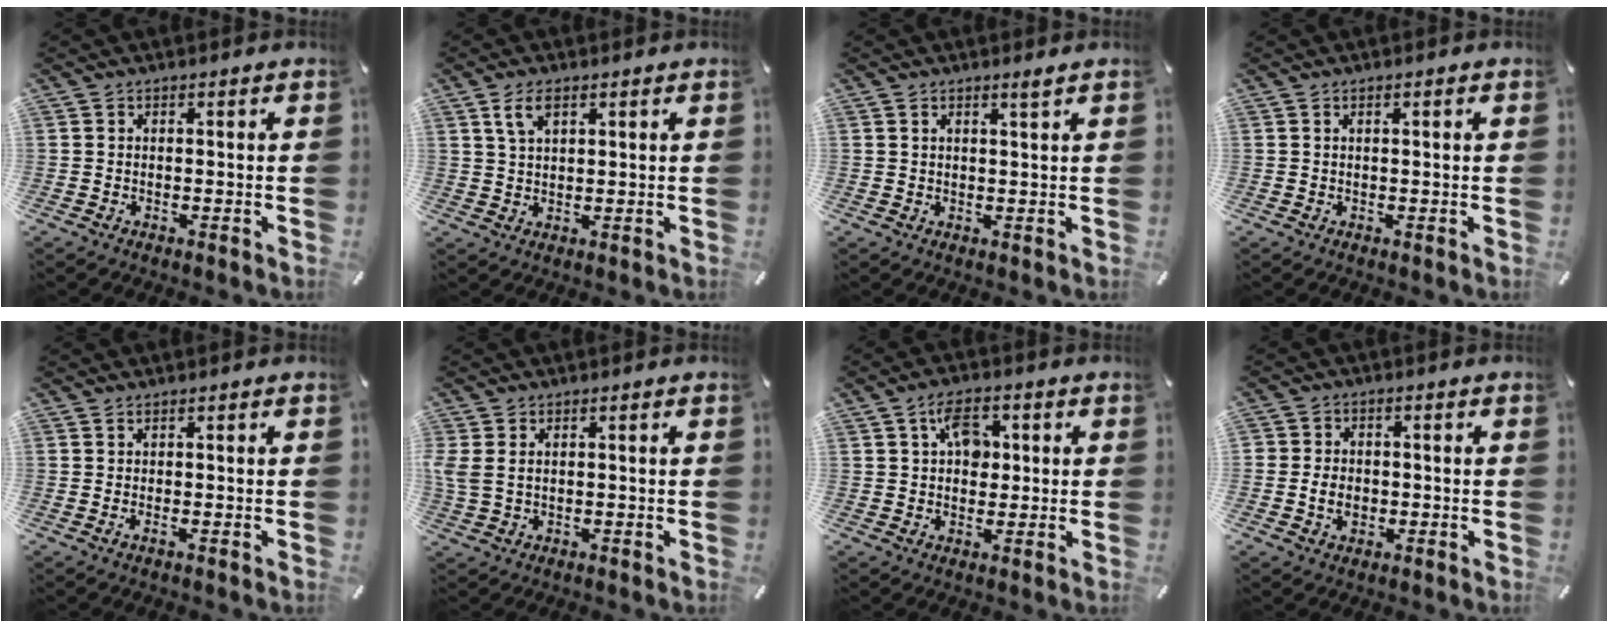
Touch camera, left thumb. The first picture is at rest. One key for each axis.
{"total": 4.4, "fx": 2.5, "fy": 2.0, "fz": 3.1, "tx": -0.066, "ty": 0.002, "tz": 0.045}
{"total": 1.6, "fx": 1.3, "fy": 0.1, "fz": 1.0, "tx": -0.019, "ty": -0.002, "tz": 0.024}
{"total": 0.9, "fx": 0.4, "fy": 0.1, "fz": 0.8, "tx": -0.014, "ty": 0.001, "tz": 0.006}
{"total": 0.9, "fx": 0.0, "fy": 0.1, "fz": 0.9, "tx": -0.016, "ty": -0.004, "tz": 0.000}
{"total": 3.2, "fx": 0.9, "fy": 2.0, "fz": 2.3, "tx": -0.062, "ty": -0.003, "tz": 0.013}
{"total": 7.0, "fx": 1.8, "fy": 4.9, "fz": 4.6, "tx": -0.066, "ty": 0.001, "tz": 0.027}
{"total": 4.8, "fx": -1.0, "fy": 4.0, "fz": 2.4, "tx": -0.050, "ty": 0.006, "tz": -0.019}